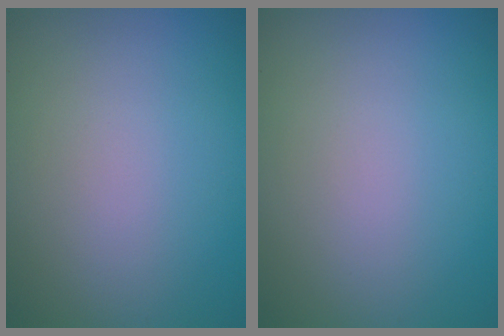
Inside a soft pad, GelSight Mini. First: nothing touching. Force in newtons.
{"total": 0.0}